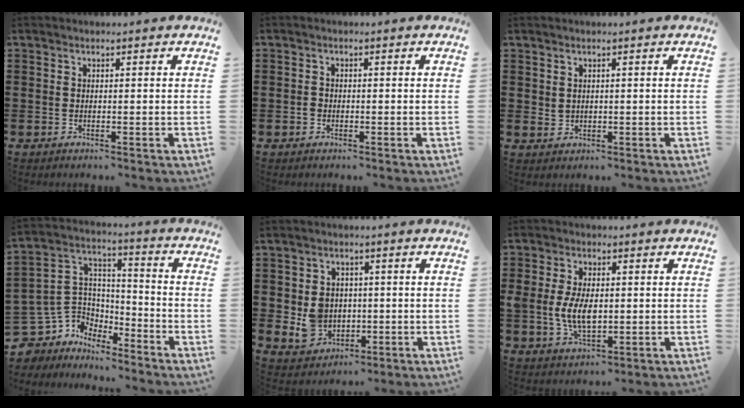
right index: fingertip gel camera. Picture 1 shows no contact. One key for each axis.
{"total": 0.8, "fx": -0.5, "fy": 0.6, "fz": 0.4, "tx": -0.011, "ty": -0.003, "tz": -0.009}
{"total": 1.2, "fx": 0.8, "fy": 0.9, "fz": 0.3, "tx": -0.007, "ty": 0.004, "tz": 0.016}
{"total": 6.2, "fx": -2.8, "fy": 5.5, "fz": 0.2, "tx": -0.051, "ty": -0.007, "tz": -0.057}
{"total": 5.5, "fx": -0.2, "fy": 4.9, "fz": 2.6, "tx": -0.067, "ty": 0.005, "tz": -0.004}
{"total": 6.8, "fx": -0.3, "fy": 4.0, "fz": 5.5, "tx": -0.125, "ty": 0.004, "tz": -0.008}